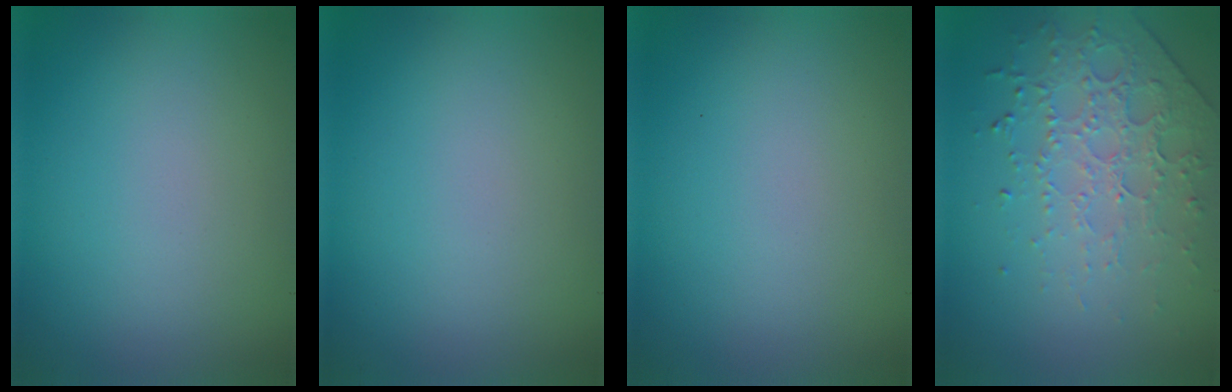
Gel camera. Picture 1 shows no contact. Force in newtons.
{"total": 0.0}
{"total": 0.0}
{"total": 4.7, "press": 3.2, "slide": 3.5}